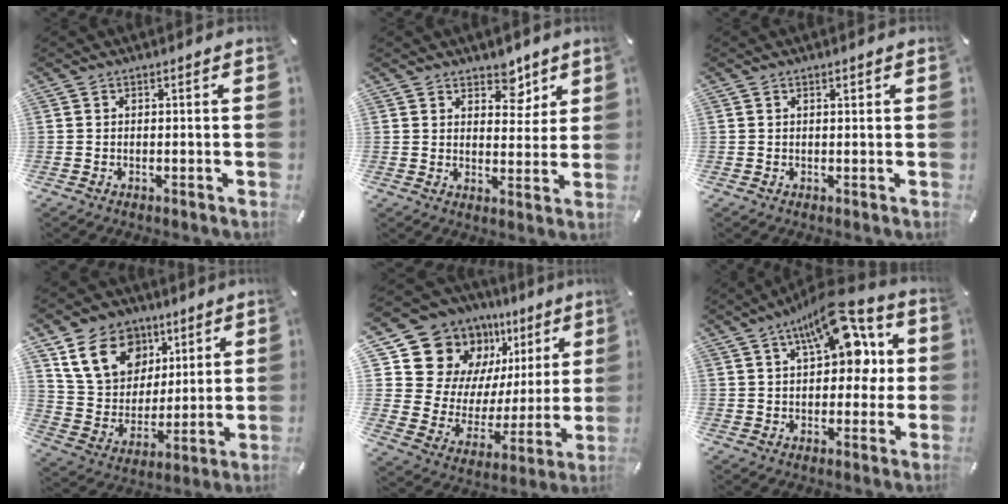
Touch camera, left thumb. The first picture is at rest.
{"total": 6.7, "force": [4.8, 4.3, 2.0], "torque": [0.005, -0.035, 0.077]}
{"total": 0.9, "force": [0.4, 0.3, 0.7], "torque": [-0.013, 0.002, 0.007]}
{"total": 16.7, "force": [8.1, 12.8, 6.9], "torque": [-0.130, -0.024, 0.162]}
{"total": 19.3, "force": [12.8, 12.9, 6.5], "torque": [-0.100, -0.102, 0.241]}
{"total": 14.9, "force": [7.1, 7.6, 10.7], "torque": [-0.154, -0.025, 0.119]}